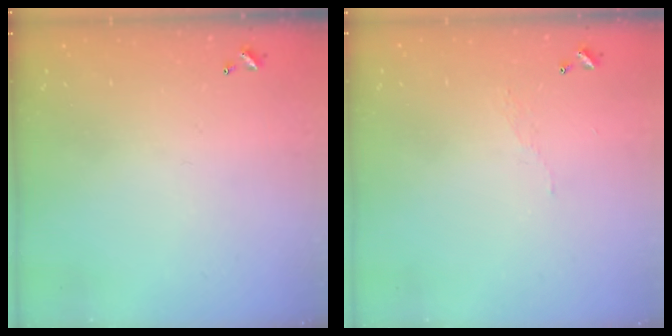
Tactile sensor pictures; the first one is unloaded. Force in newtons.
{"total": 2.0, "press": 2.0, "slide": 0.5}